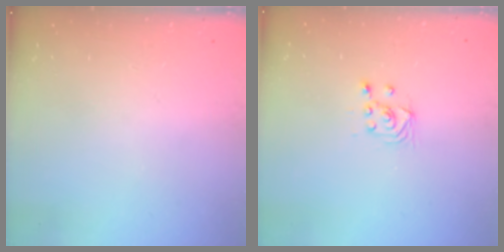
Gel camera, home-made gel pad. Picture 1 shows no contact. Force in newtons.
{"total": 2.9, "press": 2.7, "slide": 1.0}